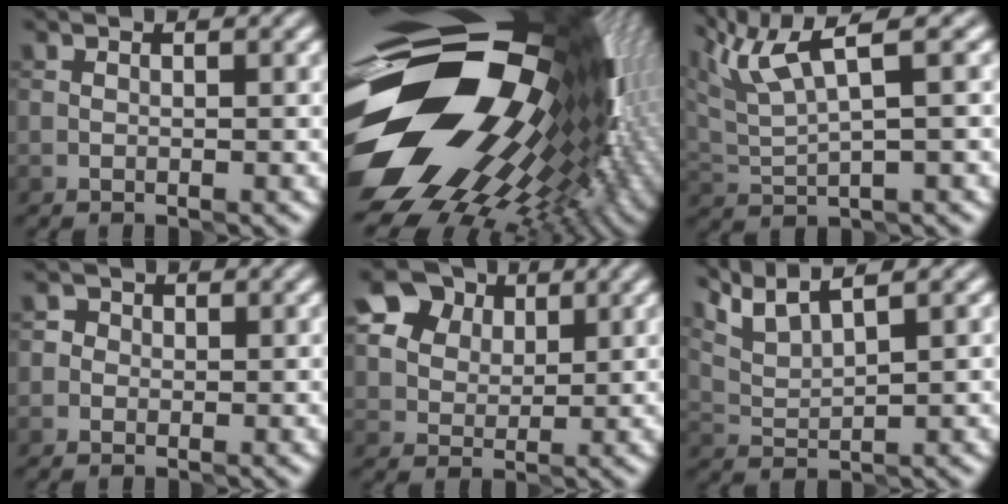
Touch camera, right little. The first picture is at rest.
{"total": 21.5, "force": [-1.5, 13.7, 16.5], "torque": [-0.295, -0.027, -0.026]}
{"total": 5.5, "force": [3.2, 0.9, 4.4], "torque": [-0.091, 0.019, 0.064]}
{"total": 2.3, "force": [0.8, 2.0, 0.8], "torque": [0.006, 0.009, -0.005]}
{"total": 8.5, "force": [4.5, 6.1, 3.9], "torque": [-0.096, 0.024, 0.075]}
{"total": 4.7, "force": [3.9, 0.6, 2.6], "torque": [-0.061, 0.015, 0.080]}